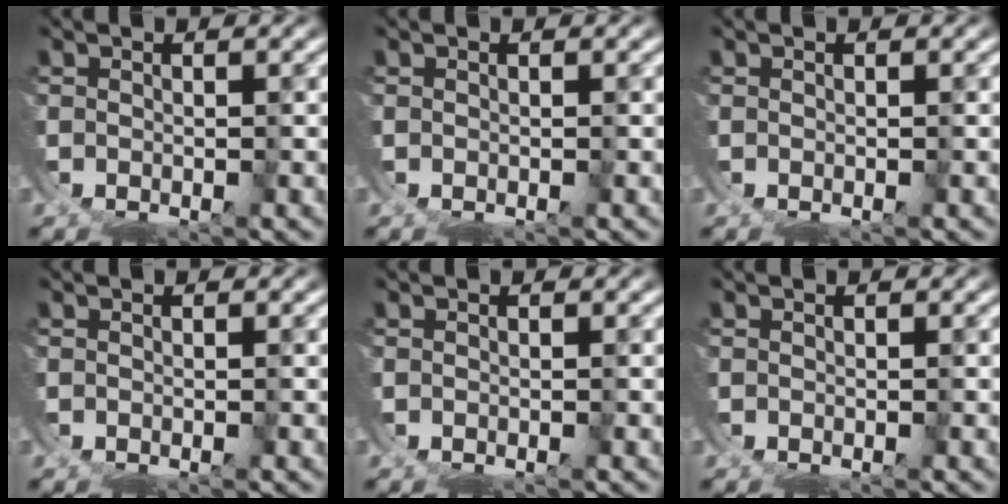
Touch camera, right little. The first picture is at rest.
{"total": 0.0}
{"total": 0.0}
{"total": 0.0}
{"total": 0.0}
{"total": 0.0}